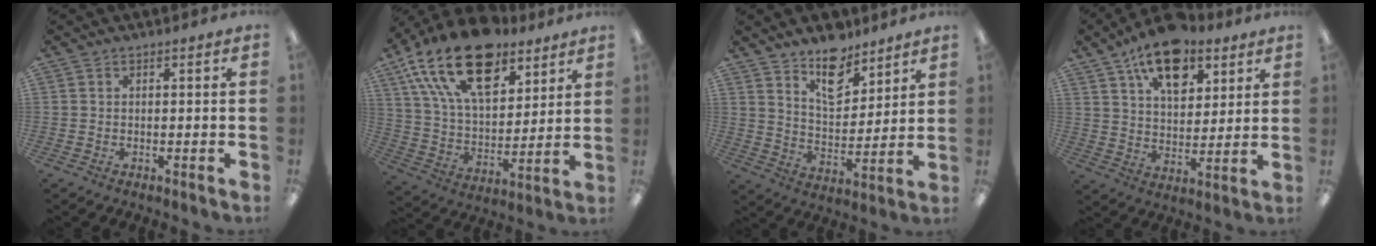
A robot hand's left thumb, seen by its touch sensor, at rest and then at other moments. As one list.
[{"total": 23.4, "force": [14.5, 11.8, 14.1], "torque": [-0.260, -0.067, 0.259]}, {"total": 11.5, "force": [9.1, 5.6, 4.4], "torque": [-0.052, -0.060, 0.165]}, {"total": 15.2, "force": [9.9, 8.3, 8.1], "torque": [-0.120, -0.046, 0.176]}]